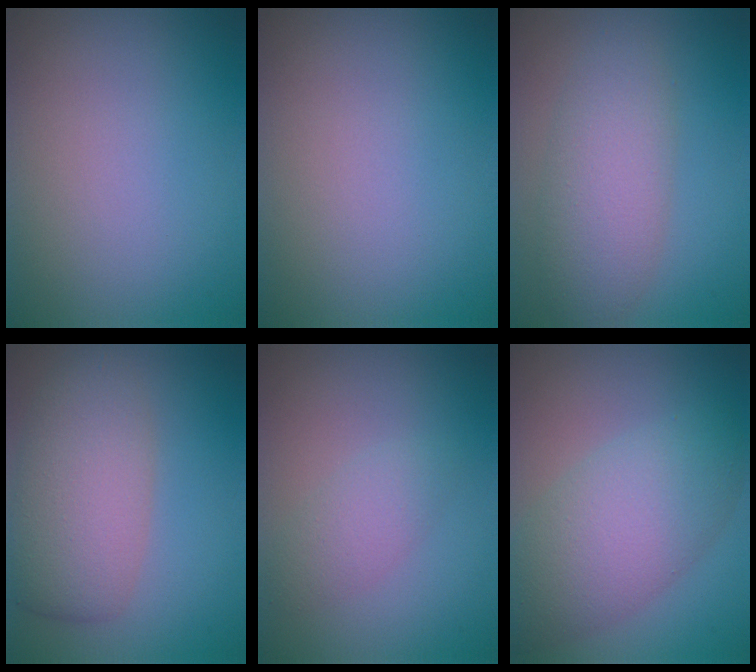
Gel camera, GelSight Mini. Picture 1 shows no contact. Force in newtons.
{"total": 0.0}
{"total": 5.0, "press": 5.0, "slide": 0.1}
{"total": 6.0, "press": 6.0, "slide": 0.4}
{"total": 2.0, "press": 2.0, "slide": 0.1}
{"total": 6.6, "press": 6.6, "slide": 0.3}